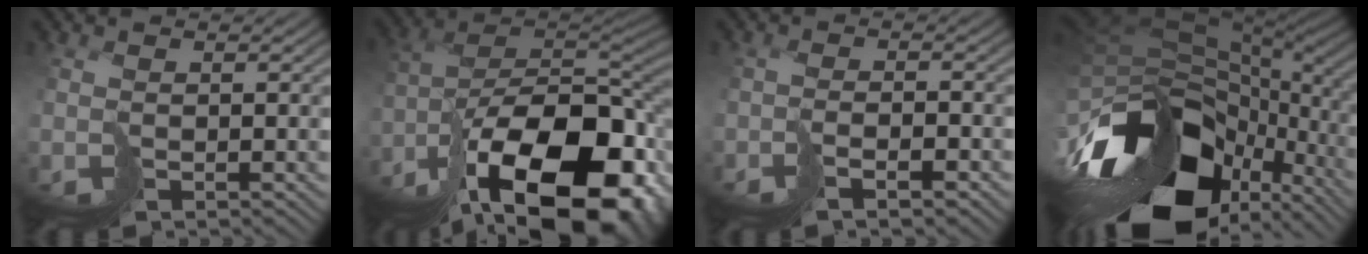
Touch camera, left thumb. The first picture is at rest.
{"total": 20.0, "force": [-10.5, 8.9, 14.5], "torque": [-0.263, -0.022, -0.147]}
{"total": 2.4, "force": [-1.6, 0.3, 1.7], "torque": [-0.025, 0.003, -0.029]}
{"total": 17.3, "force": [-8.1, 8.8, 12.4], "torque": [-0.267, -0.019, -0.111]}